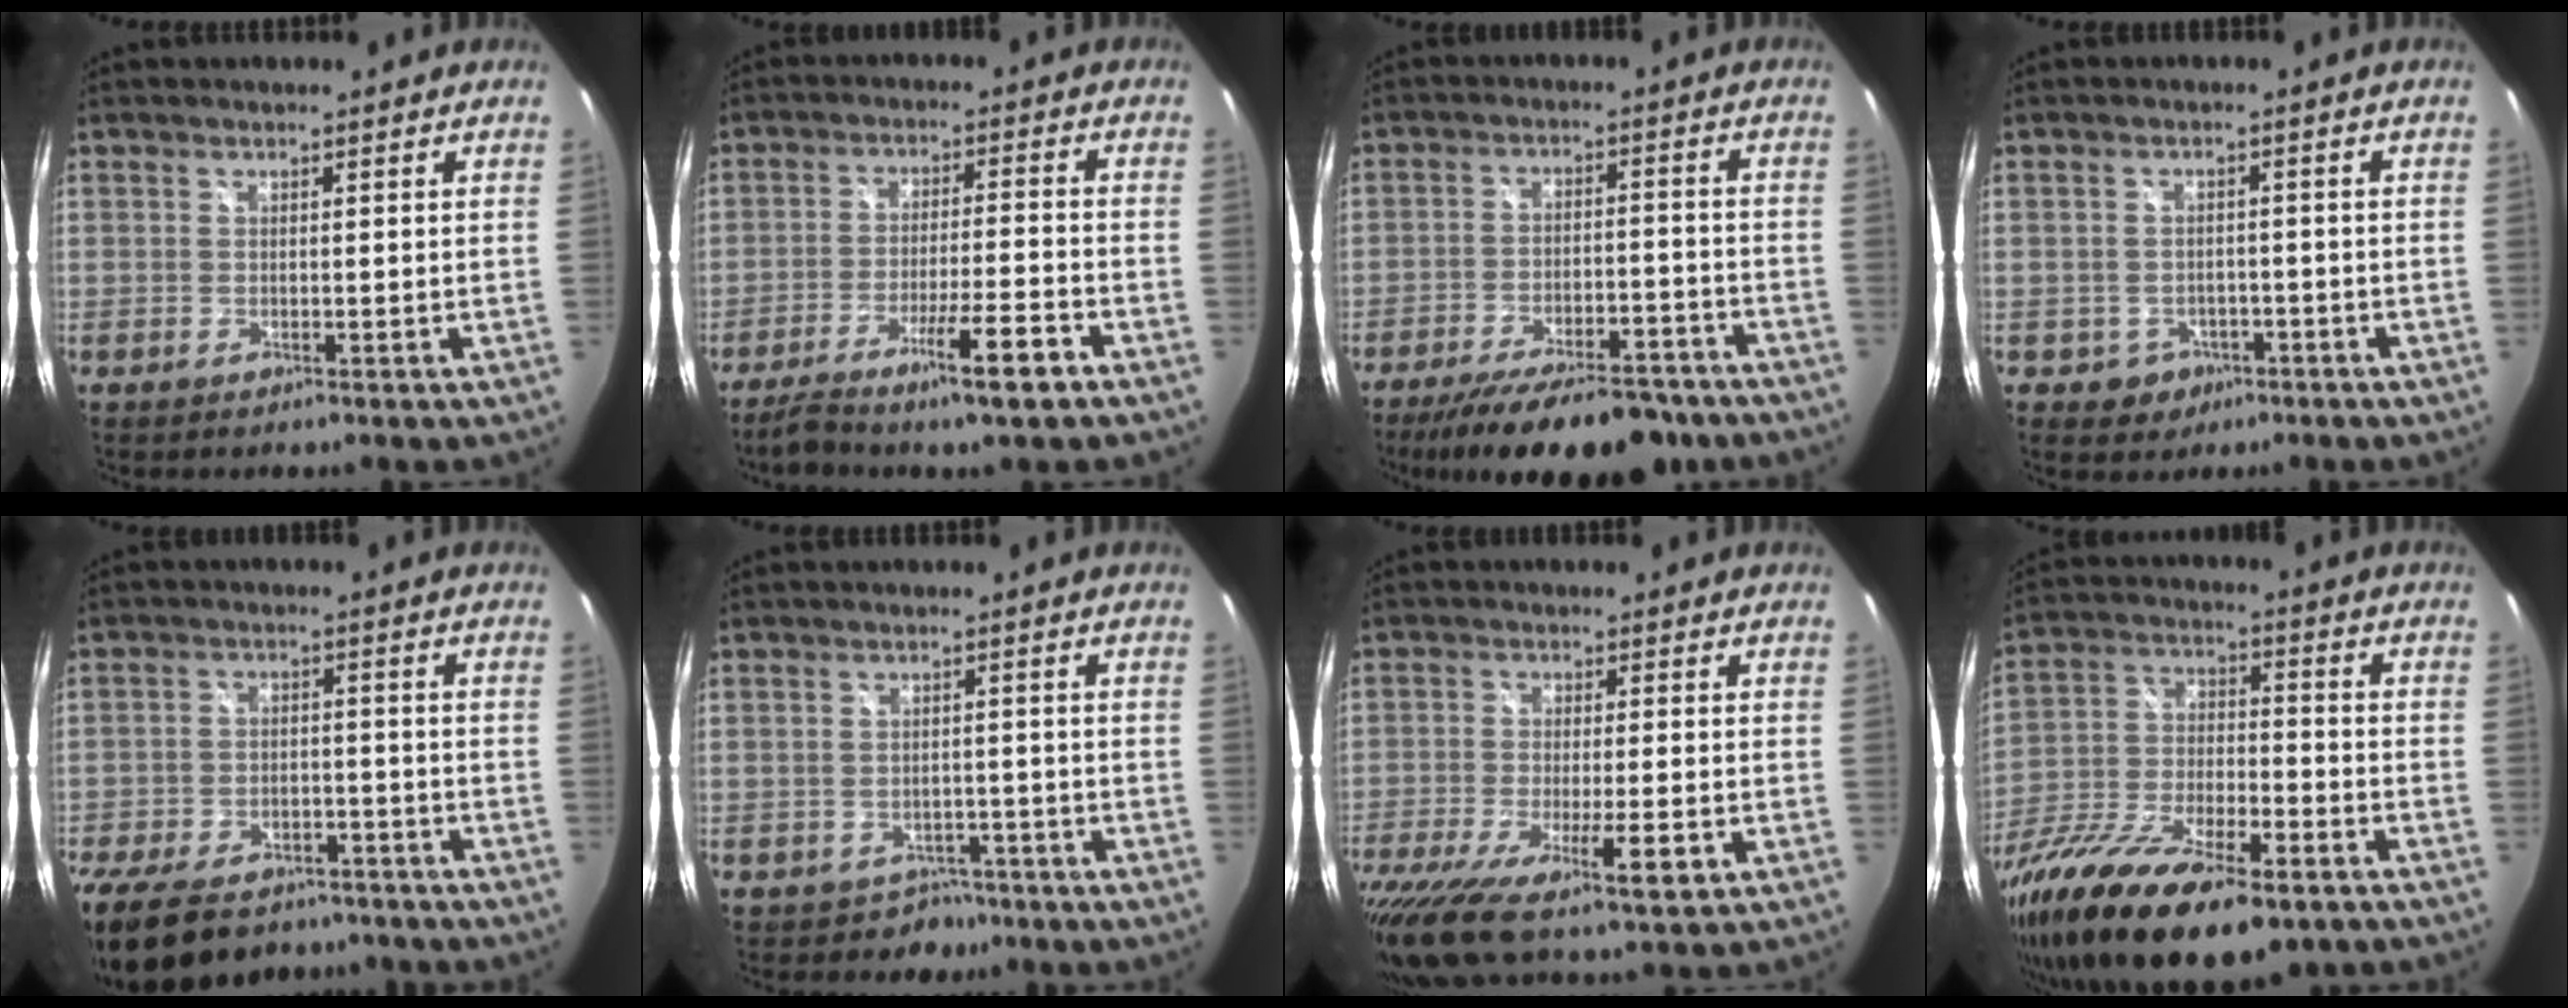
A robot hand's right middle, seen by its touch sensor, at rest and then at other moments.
{"total": 9.5, "force": [-6.7, 0.2, 6.8], "torque": [-0.137, -0.010, -0.112]}
{"total": 20.5, "force": [-16.5, 6.3, 10.4], "torque": [-0.189, -0.030, -0.232]}
{"total": 4.5, "force": [-1.9, 4.0, 0.7], "torque": [-0.029, 0.007, -0.019]}
{"total": 21.2, "force": [-16.0, 10.2, 9.4], "torque": [-0.227, -0.012, -0.237]}
{"total": 4.4, "force": [-3.1, 3.1, -0.2], "torque": [0.003, 0.018, -0.042]}
{"total": 16.9, "force": [-9.9, 4.6, 12.9], "torque": [-0.261, -0.070, -0.165]}
{"total": 25.9, "force": [-16.9, 9.4, 17.2], "torque": [-0.339, -0.056, -0.282]}